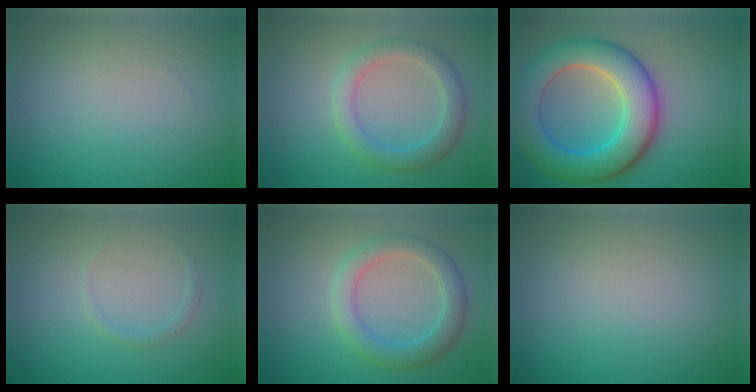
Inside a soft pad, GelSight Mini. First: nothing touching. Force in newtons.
{"total": 3.1, "press": 3.1, "slide": 0.0}
{"total": 9.1, "press": 9.1, "slide": 0.2}
{"total": 0.7, "press": 0.7, "slide": 0.1}
{"total": 3.4, "press": 3.4, "slide": 0.1}
{"total": 0.0}